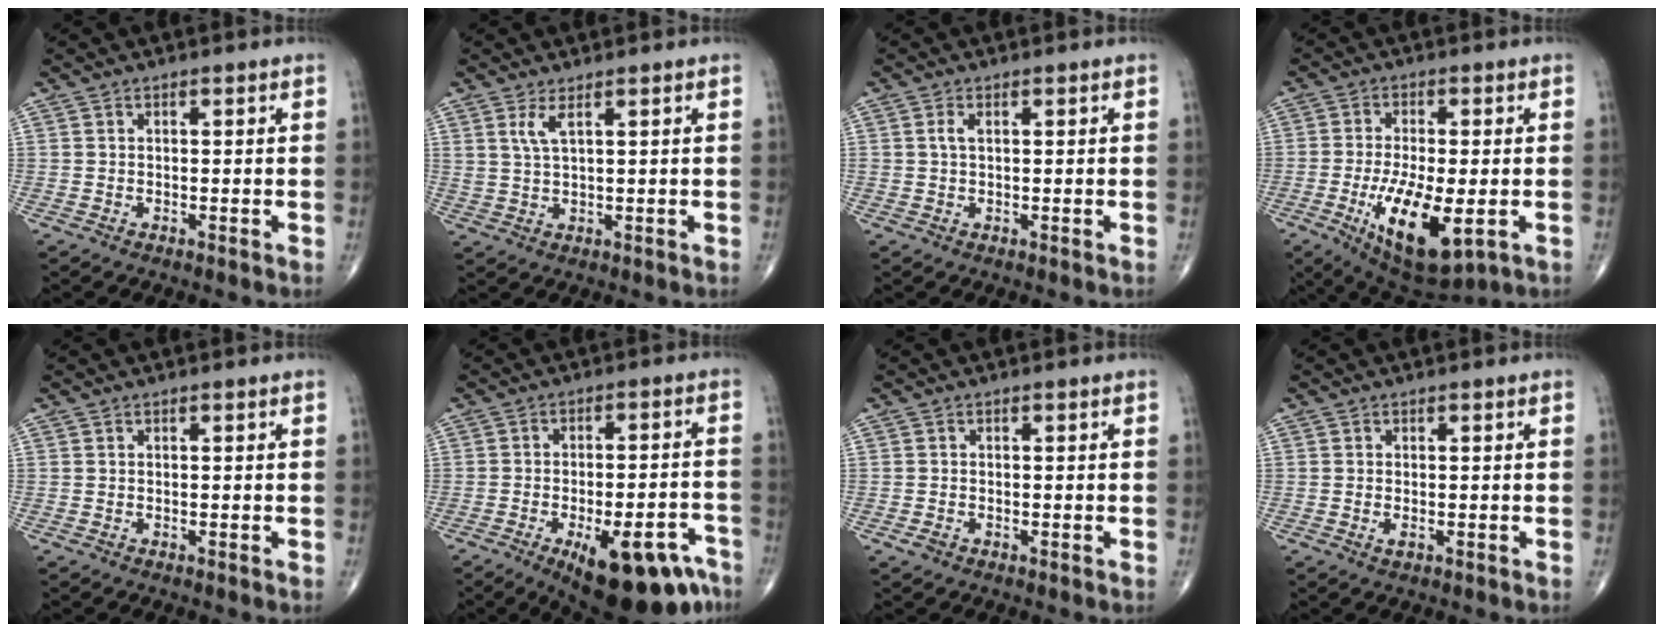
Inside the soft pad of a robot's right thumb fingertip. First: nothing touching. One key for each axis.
{"total": 3.0, "fx": 1.6, "fy": 0.6, "fz": 2.5, "tx": -0.059, "ty": -0.010, "tz": 0.039}
{"total": 1.5, "fx": 0.4, "fy": 0.8, "fz": 1.2, "tx": -0.030, "ty": 0.007, "tz": 0.010}
{"total": 14.6, "fx": -4.4, "fy": 5.5, "fz": 12.8, "tx": -0.224, "ty": -0.014, "tz": -0.059}
{"total": 0.0}
{"total": 18.5, "fx": -10.7, "fy": 6.8, "fz": 13.5, "tx": -0.121, "ty": 0.058, "tz": -0.143}
{"total": 1.2, "fx": -0.6, "fy": 0.9, "fz": 0.7, "tx": -0.014, "ty": 0.003, "tz": -0.010}
{"total": 1.2, "fx": -0.3, "fy": 0.6, "fz": 1.0, "tx": -0.021, "ty": -0.004, "tz": -0.006}